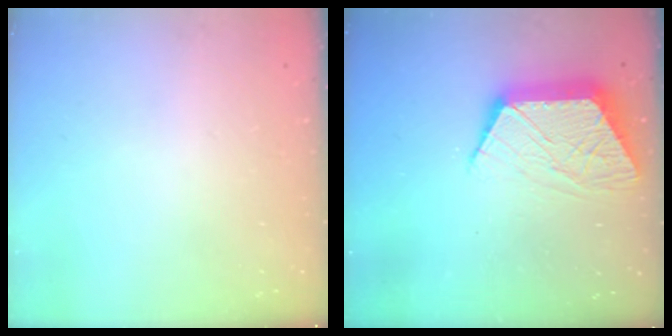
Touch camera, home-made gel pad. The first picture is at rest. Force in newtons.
{"total": 12.4, "press": 12.4, "slide": 0.8}